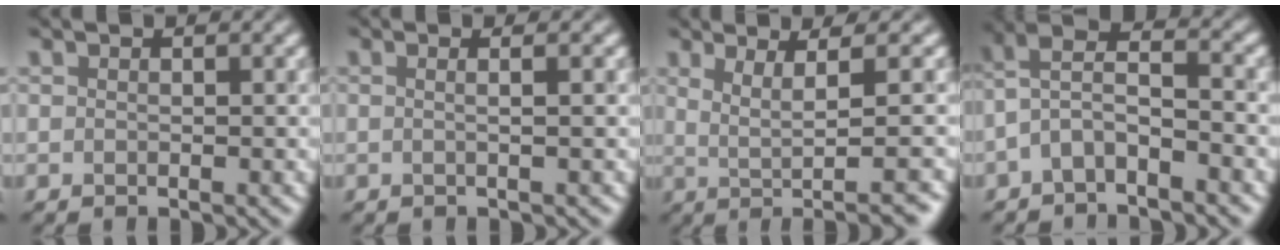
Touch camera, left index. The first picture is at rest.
{"total": 2.4, "force": [0.5, 1.2, 2.0], "torque": [-0.010, 0.016, -0.023]}
{"total": 4.5, "force": [0.4, 0.6, 4.4], "torque": [-0.074, 0.008, 0.026]}
{"total": 3.0, "force": [-1.8, 0.9, 2.2], "torque": [-0.057, 0.018, -0.031]}